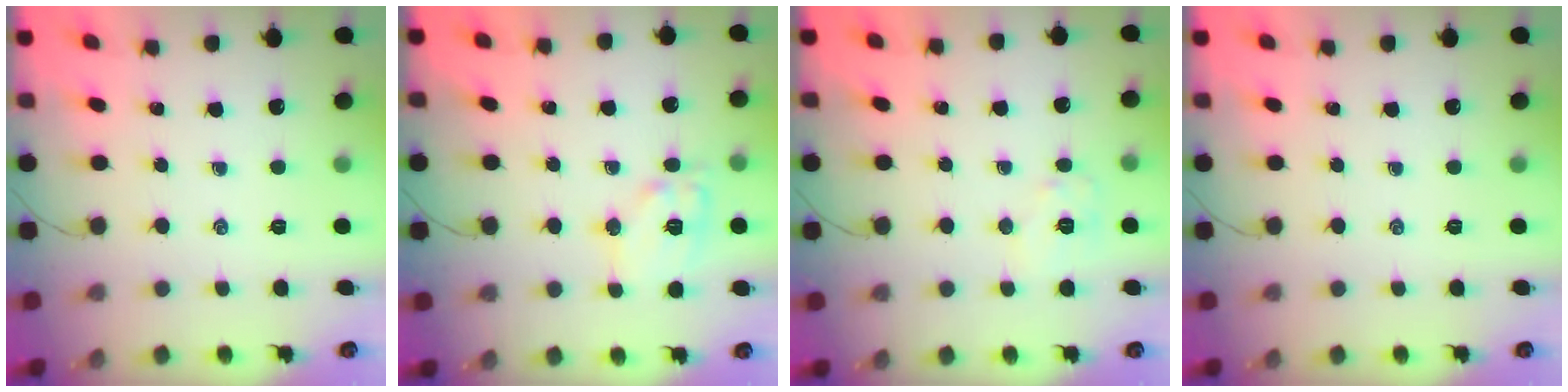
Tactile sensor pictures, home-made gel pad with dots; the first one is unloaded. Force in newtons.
{"total": 11.1, "press": 11.1, "slide": 1.2}
{"total": 7.2, "press": 7.2, "slide": 0.9}
{"total": 0.0}